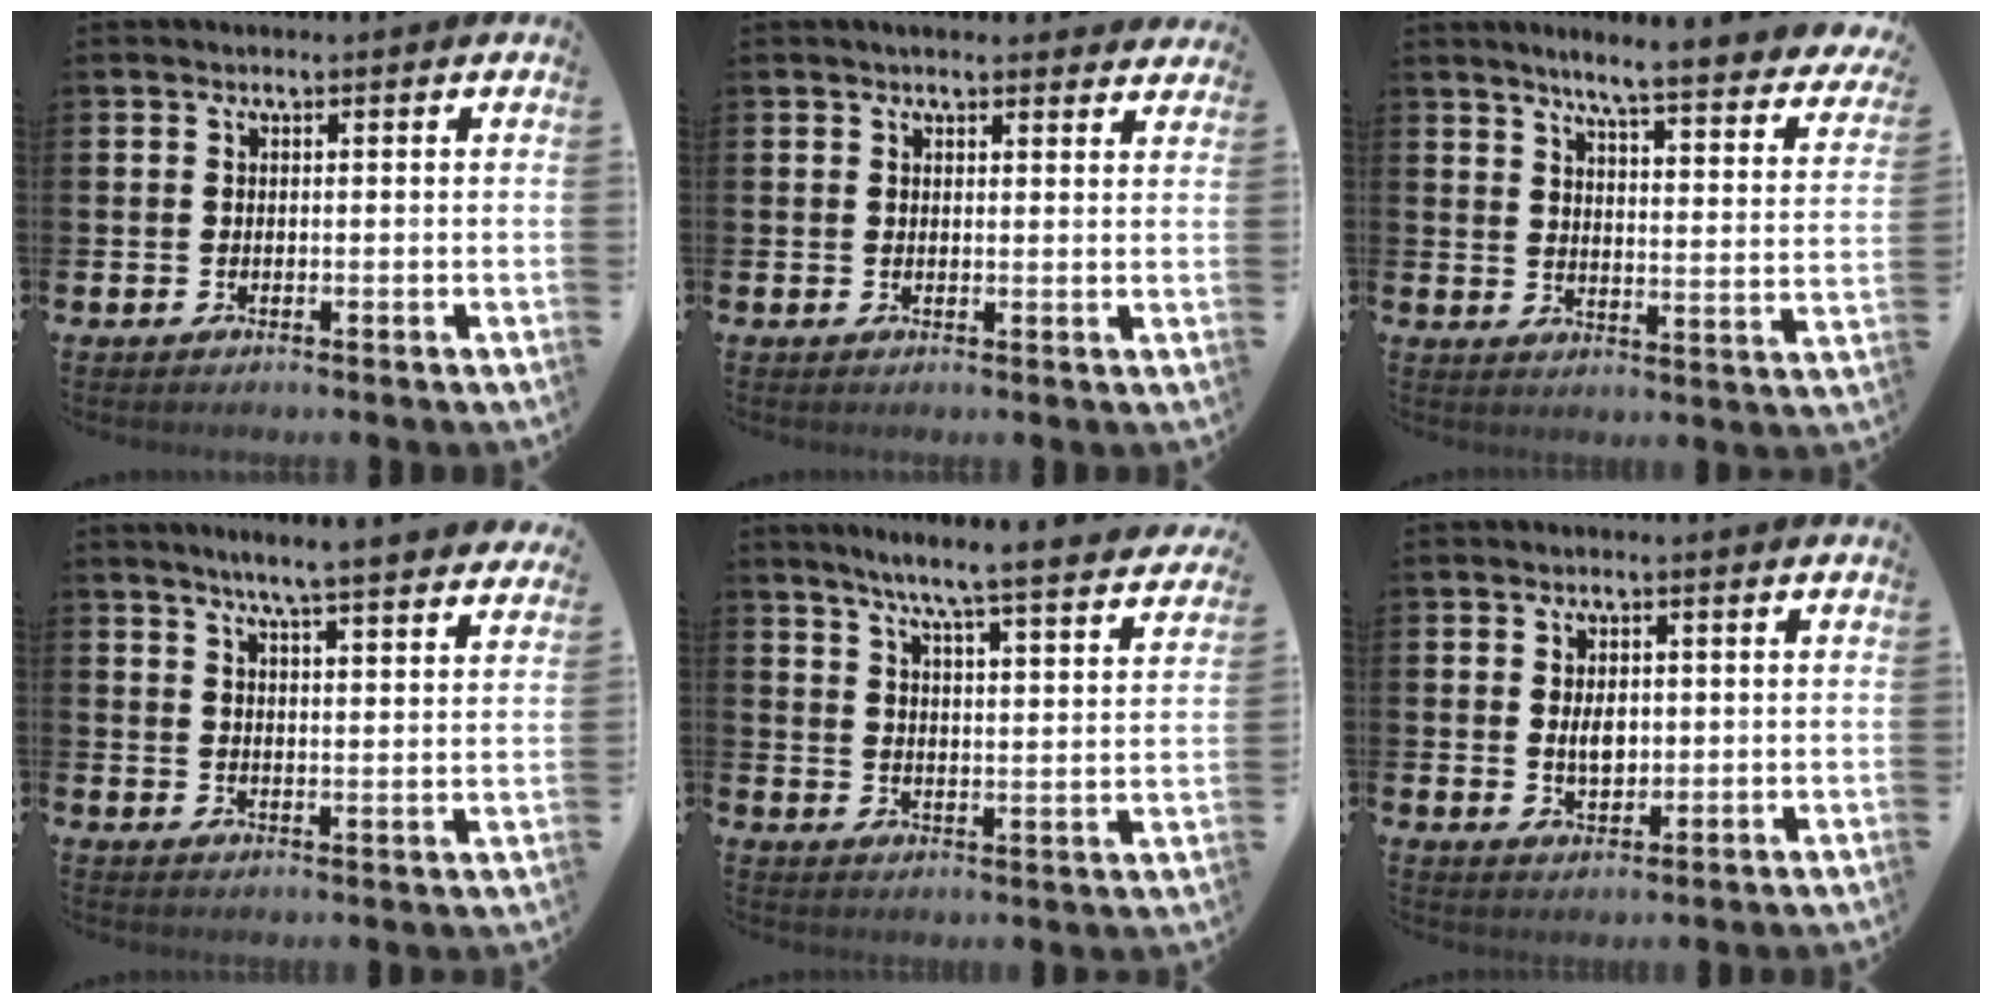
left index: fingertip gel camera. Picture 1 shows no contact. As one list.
[{"total": 2.3, "force": [2.3, 0.3, 0.2], "torque": [0.002, -0.011, 0.040]}, {"total": 5.9, "force": [5.3, 0.0, 2.8], "torque": [-0.063, -0.048, 0.080]}, {"total": 5.9, "force": [5.6, -0.5, 1.6], "torque": [-0.047, -0.033, 0.096]}, {"total": 6.5, "force": [5.9, -0.4, 2.5], "torque": [-0.068, -0.051, 0.095]}, {"total": 3.2, "force": [0.3, 2.0, 2.5], "torque": [-0.035, 0.001, 0.001]}]